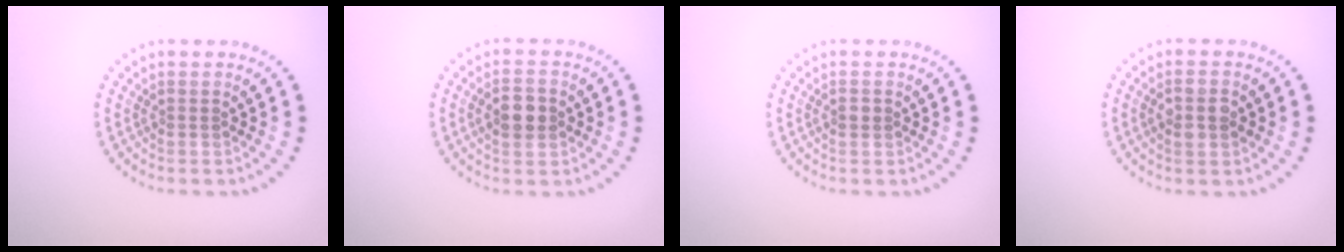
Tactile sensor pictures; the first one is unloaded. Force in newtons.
{"total": 3.3, "press": 3.3, "slide": 0.1}
{"total": 1.1, "press": 1.1, "slide": 0.1}
{"total": 2.4, "press": 2.4, "slide": 0.2}